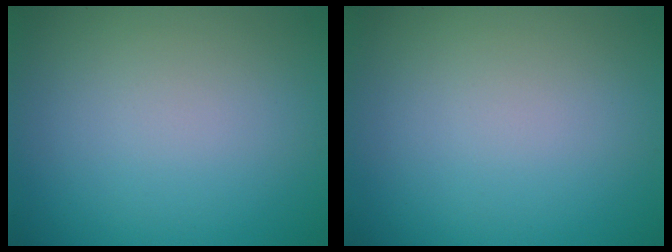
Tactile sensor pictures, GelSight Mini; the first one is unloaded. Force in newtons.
{"total": 0.0}